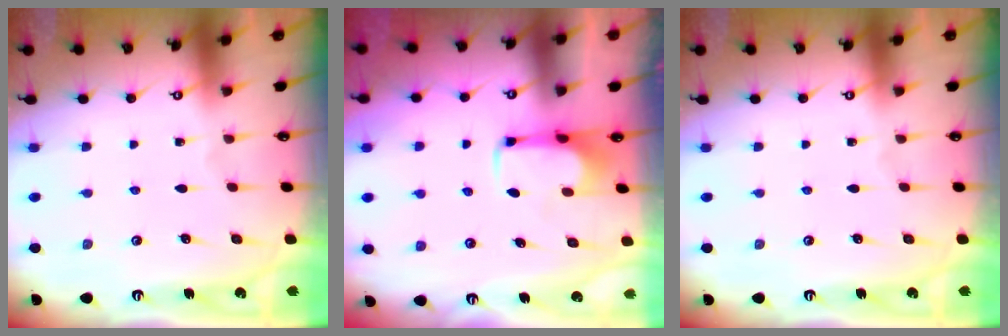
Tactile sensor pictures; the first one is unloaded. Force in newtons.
{"total": 2.0, "press": 2.0, "slide": 0.3}
{"total": 0.0}